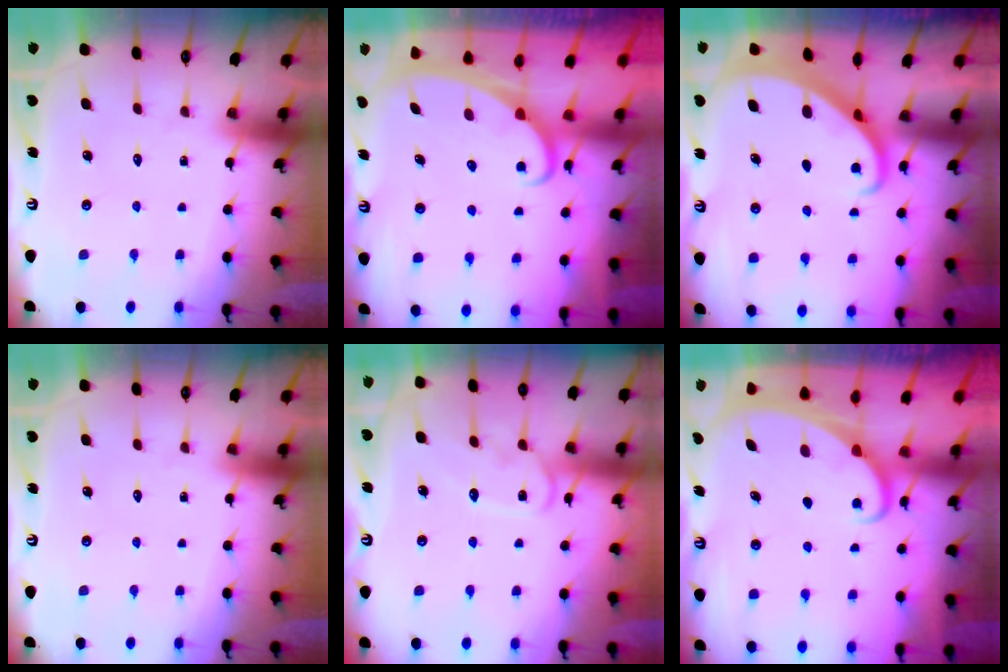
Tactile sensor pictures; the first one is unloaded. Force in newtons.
{"total": 2.7, "press": 2.7, "slide": 0.3}
{"total": 2.7, "press": 2.6, "slide": 0.3}
{"total": 0.0}
{"total": 11.6, "press": 11.5, "slide": 0.9}
{"total": 2.4, "press": 2.4, "slide": 0.3}